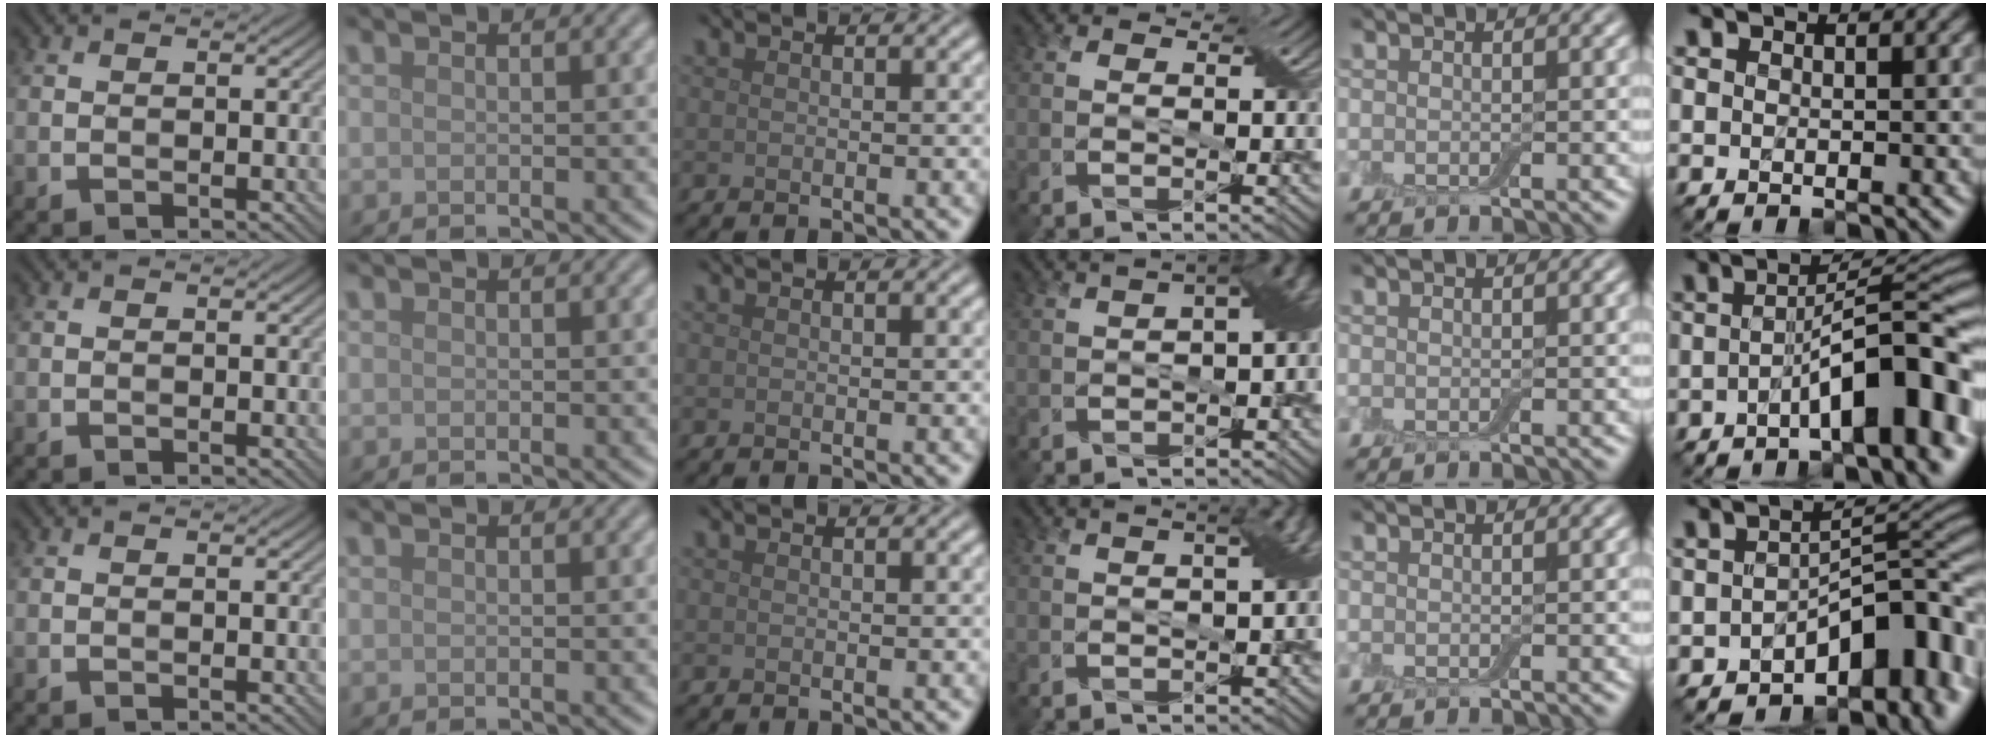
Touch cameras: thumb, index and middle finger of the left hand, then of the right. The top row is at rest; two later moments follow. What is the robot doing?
{"motion": "pour", "object": "bottle"}